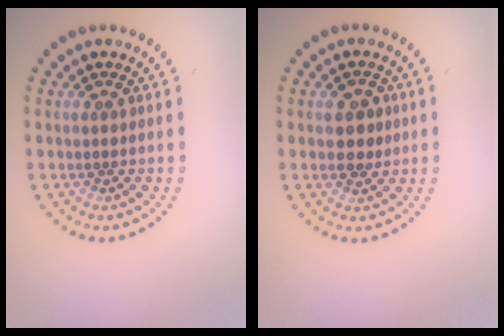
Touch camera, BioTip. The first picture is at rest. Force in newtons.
{"total": 2.4, "press": 2.4, "slide": 0.2}